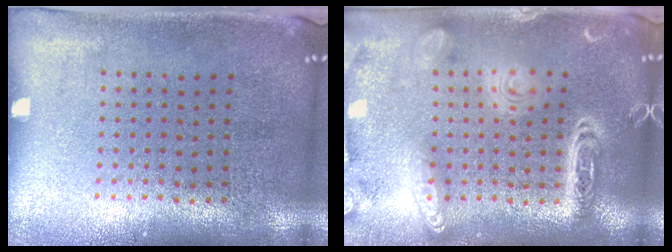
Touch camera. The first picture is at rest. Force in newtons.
{"total": 4.1, "press": 4.1, "slide": 0.4}